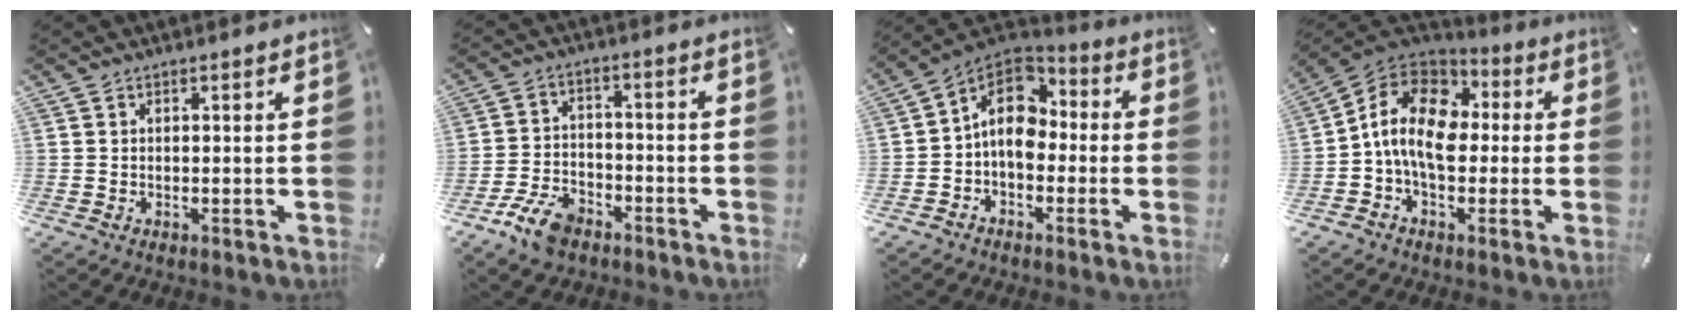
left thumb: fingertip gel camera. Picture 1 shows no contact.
{"total": 8.9, "force": [-5.7, 5.0, 4.7], "torque": [-0.096, 0.029, -0.105]}
{"total": 11.3, "force": [-0.3, 8.4, 7.6], "torque": [-0.141, 0.009, -0.007]}
{"total": 13.0, "force": [-1.3, 9.2, 9.1], "torque": [-0.187, 0.016, -0.029]}